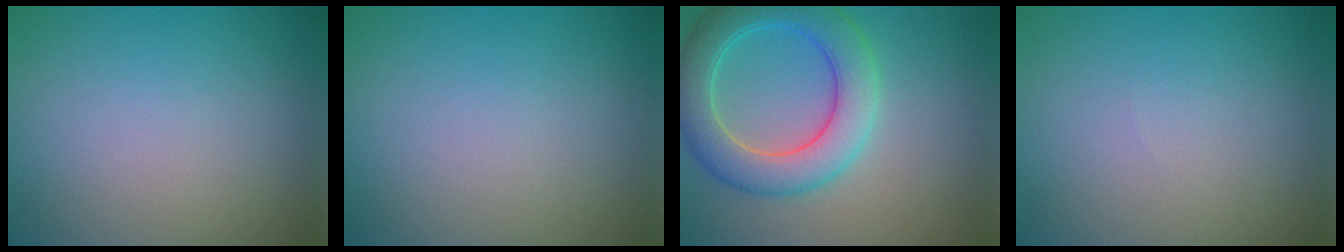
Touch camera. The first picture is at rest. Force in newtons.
{"total": 0.0}
{"total": 6.4, "press": 6.4, "slide": 0.3}
{"total": 0.0}